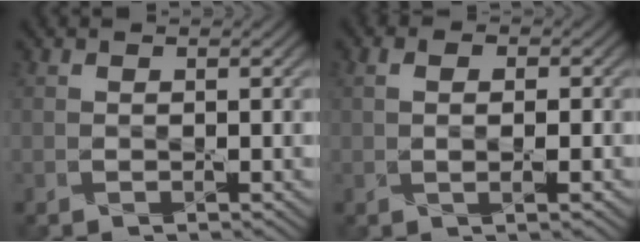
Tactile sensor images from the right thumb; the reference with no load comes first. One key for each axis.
{"total": 2.9, "fx": 0.2, "fy": 1.4, "fz": 2.6, "tx": -0.028, "ty": -0.005, "tz": 0.001}